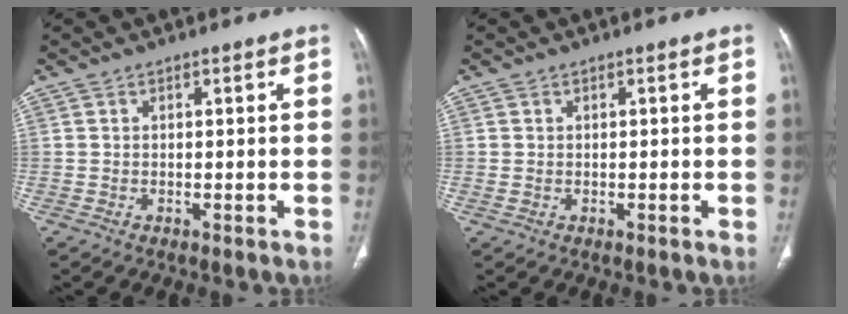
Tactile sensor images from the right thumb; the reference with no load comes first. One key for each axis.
{"total": 0.6, "fx": 0.1, "fy": 0.6, "fz": 0.1, "tx": -0.004, "ty": 0.000, "tz": 0.006}